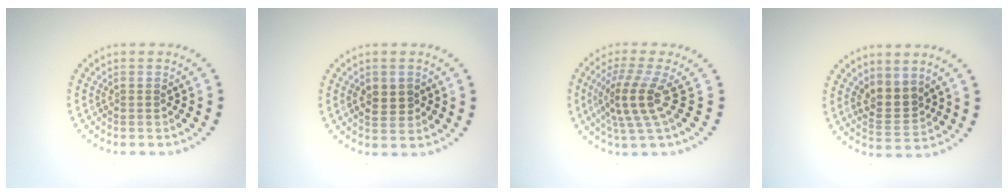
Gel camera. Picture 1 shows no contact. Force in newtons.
{"total": 2.2, "press": 2.2, "slide": 0.1}
{"total": 3.8, "press": 2.7, "slide": 2.7}
{"total": 2.8, "press": 2.5, "slide": 1.3}